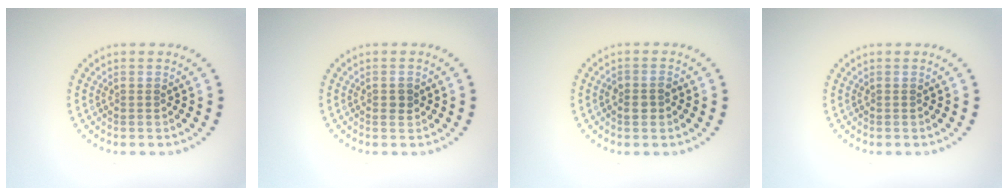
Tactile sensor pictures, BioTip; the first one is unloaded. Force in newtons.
{"total": 1.0, "press": 1.0, "slide": 0.1}
{"total": 1.5, "press": 1.4, "slide": 0.5}
{"total": 0.0}